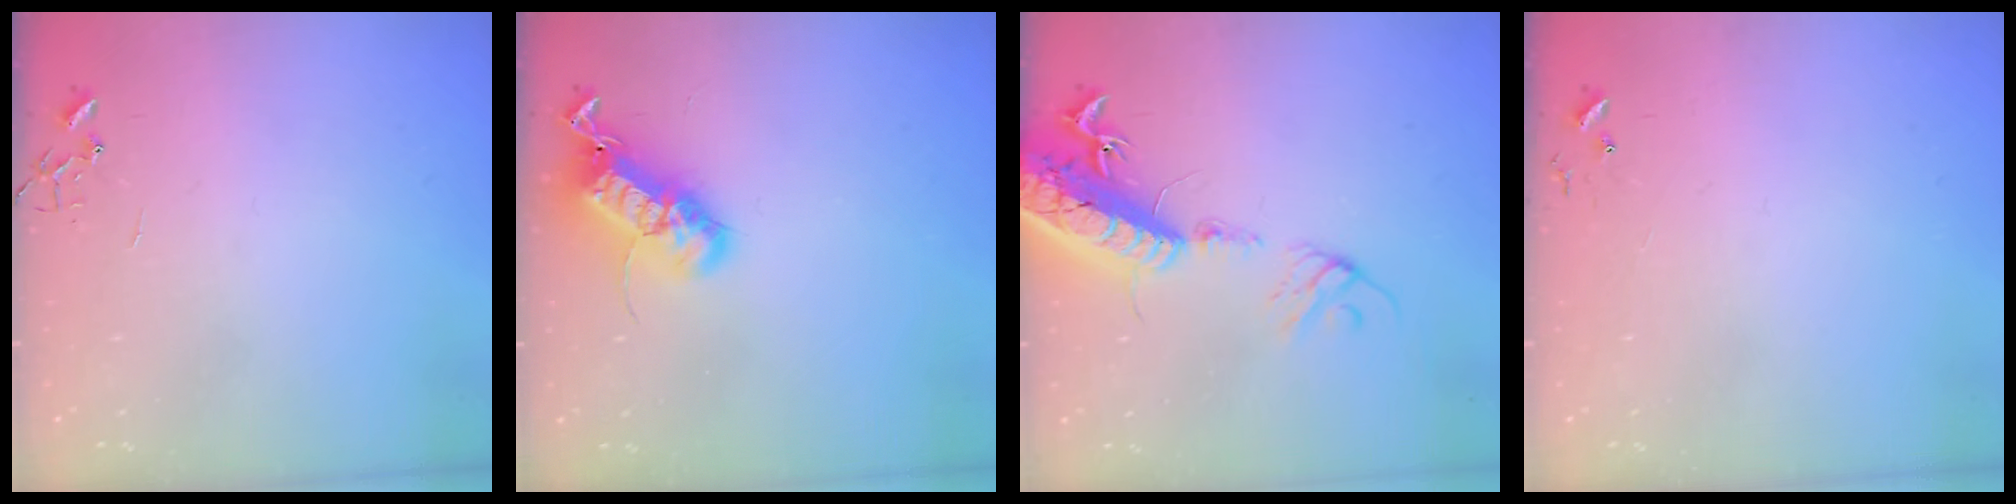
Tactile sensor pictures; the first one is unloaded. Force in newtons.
{"total": 21.0, "press": 21.0, "slide": 0.4}
{"total": 22.7, "press": 22.1, "slide": 4.9}
{"total": 4.7, "press": 4.7, "slide": 0.4}